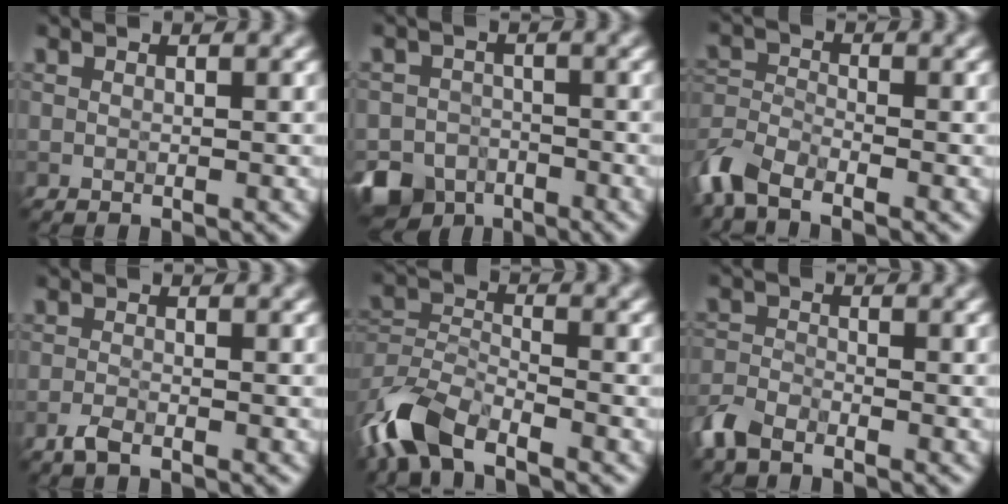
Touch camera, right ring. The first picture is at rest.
{"total": 7.7, "force": [-5.3, 5.3, 1.8], "torque": [-0.019, -0.016, -0.093]}
{"total": 4.9, "force": [-3.6, 1.9, 2.6], "torque": [-0.057, -0.004, -0.086]}
{"total": 1.4, "force": [-1.1, 0.4, 0.8], "torque": [-0.020, 0.000, -0.025]}
{"total": 6.5, "force": [-4.6, 2.7, 3.6], "torque": [-0.073, -0.004, -0.103]}
{"total": 3.2, "force": [-2.5, 1.4, 1.4], "torque": [-0.029, -0.003, -0.065]}